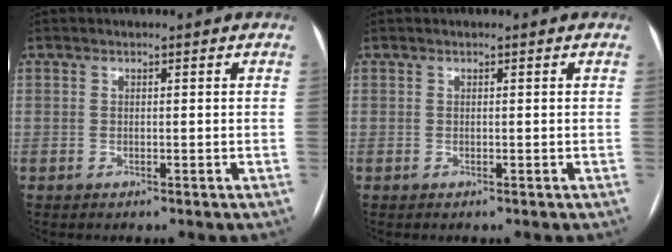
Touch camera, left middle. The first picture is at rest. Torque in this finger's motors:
{"motor_torque": [-0.01, 0.01, 0.00, 0.00]}